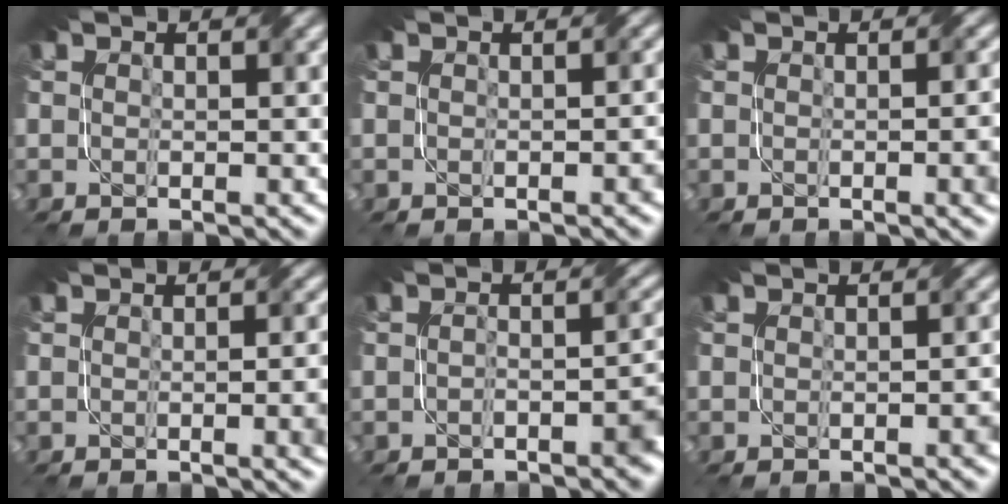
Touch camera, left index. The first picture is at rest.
{"total": 0.8, "force": [-0.5, 0.2, 0.6], "torque": [-0.009, 0.001, -0.005]}
{"total": 2.9, "force": [-0.4, 0.9, 2.7], "torque": [-0.021, 0.004, -0.005]}
{"total": 3.5, "force": [-0.4, 1.1, 3.3], "torque": [-0.025, 0.005, -0.003]}
{"total": 2.8, "force": [-1.6, 0.9, 2.2], "torque": [-0.030, 0.003, -0.025]}
{"total": 1.5, "force": [-0.5, 0.4, 1.4], "torque": [-0.013, 0.001, -0.008]}